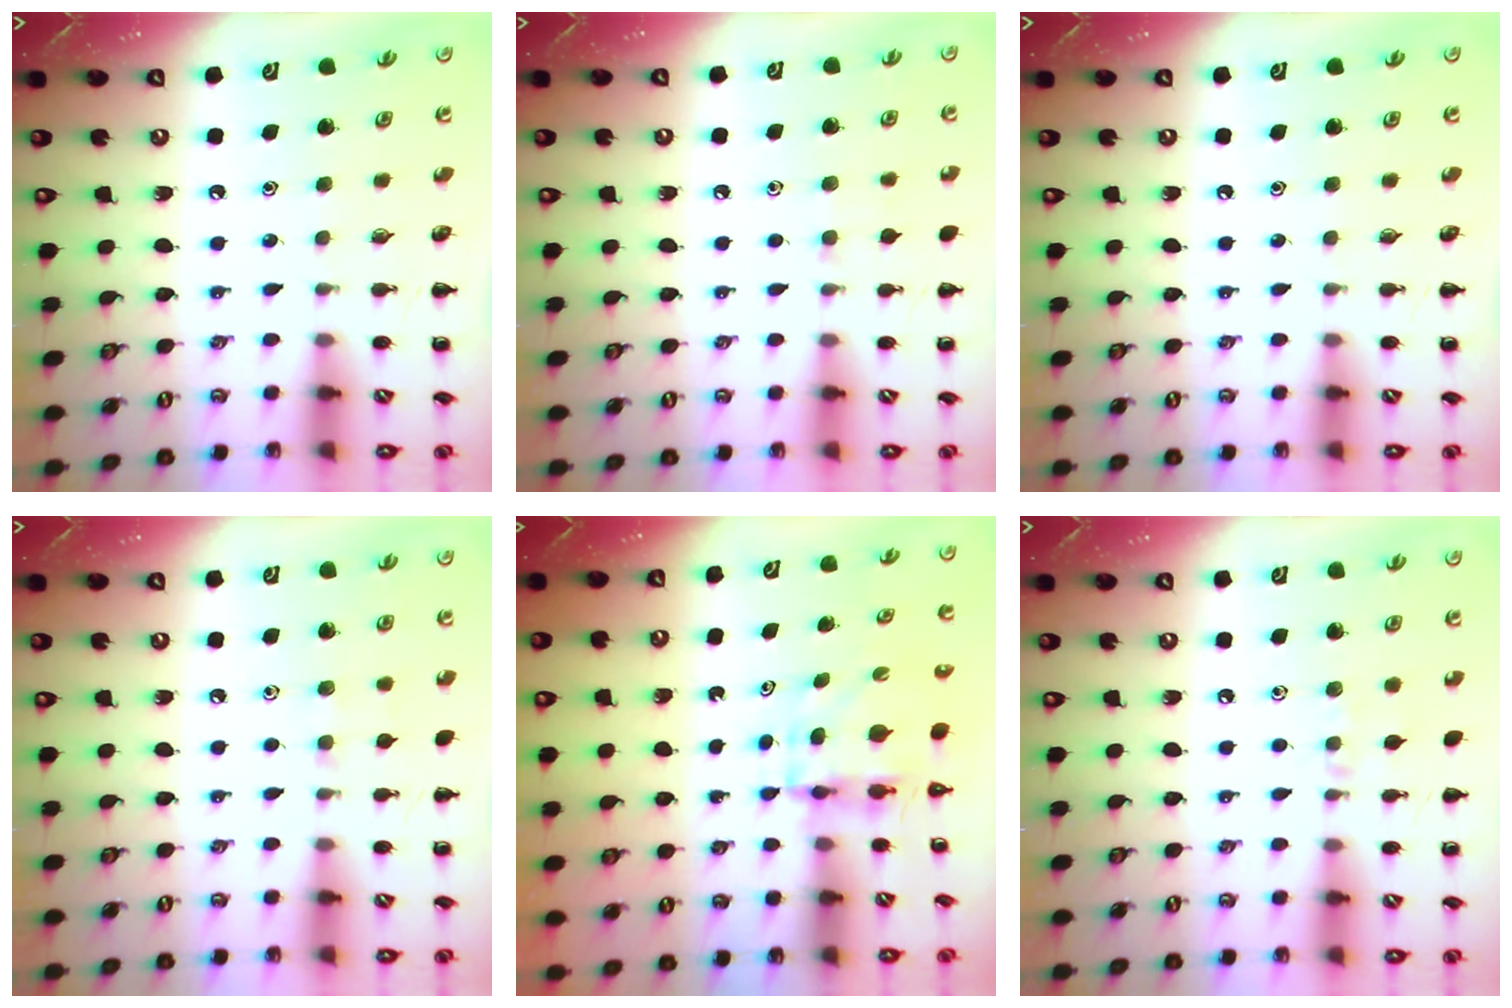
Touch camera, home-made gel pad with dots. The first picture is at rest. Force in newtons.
{"total": 5.3, "press": 4.9, "slide": 2.0}
{"total": 0.0}
{"total": 4.9, "press": 4.6, "slide": 1.7}
{"total": 4.0, "press": 4.0, "slide": 0.3}
{"total": 5.4, "press": 5.1, "slide": 1.8}